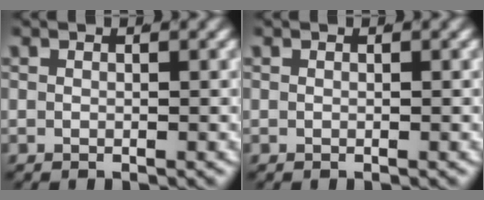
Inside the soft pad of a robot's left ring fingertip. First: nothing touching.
{"total": 0.0}